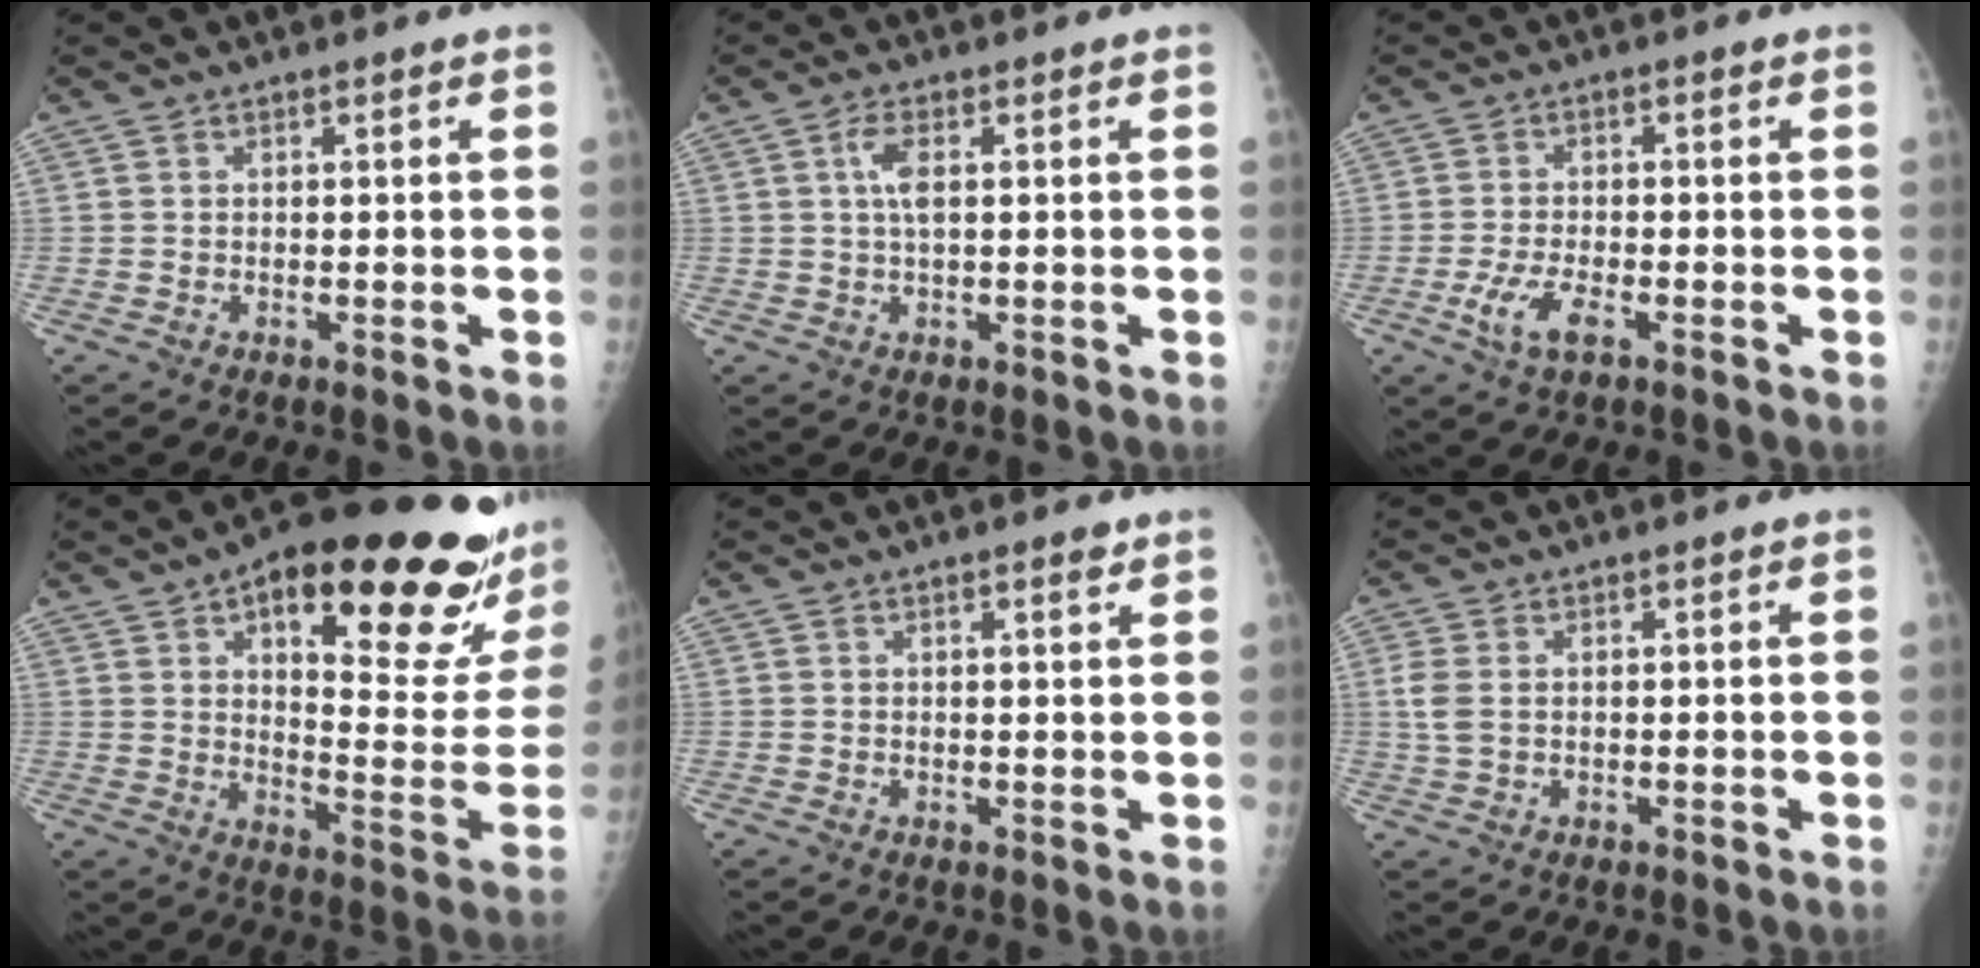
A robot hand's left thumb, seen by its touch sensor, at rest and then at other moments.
{"total": 3.5, "force": [0.7, 1.2, 3.2], "torque": [-0.074, 0.008, 0.014]}
{"total": 5.5, "force": [-2.4, 2.2, 4.4], "torque": [-0.095, 0.006, -0.043]}
{"total": 28.4, "force": [15.8, 8.0, 22.2], "torque": [-0.269, -0.048, 0.225]}
{"total": 1.7, "force": [1.2, 0.4, 1.2], "torque": [-0.015, -0.006, 0.015]}
{"total": 3.5, "force": [0.4, 2.2, 2.7], "torque": [-0.077, 0.002, 0.008]}